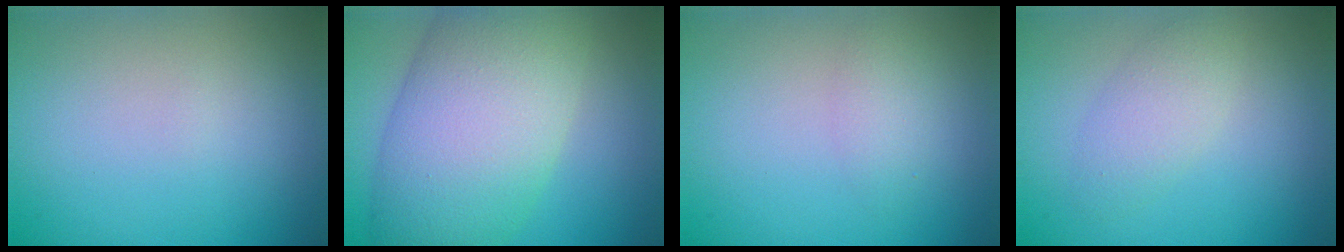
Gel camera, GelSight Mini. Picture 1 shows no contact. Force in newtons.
{"total": 12.3, "press": 12.3, "slide": 0.7}
{"total": 1.6, "press": 1.6, "slide": 0.0}
{"total": 2.7, "press": 2.6, "slide": 0.1}